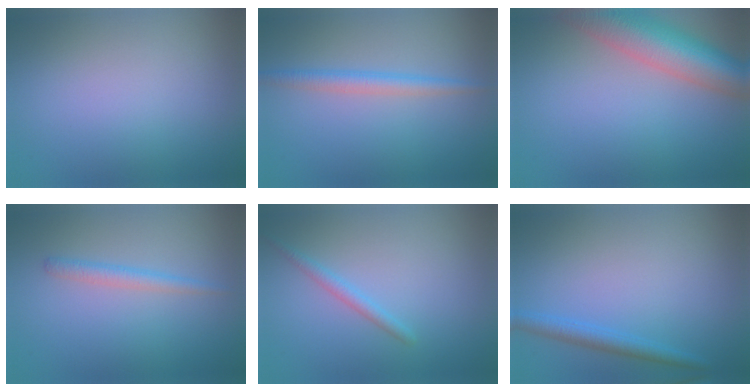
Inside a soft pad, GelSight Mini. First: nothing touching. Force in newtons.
{"total": 2.3, "press": 2.3, "slide": 0.1}
{"total": 9.7, "press": 9.7, "slide": 0.7}
{"total": 1.7, "press": 1.7, "slide": 0.0}
{"total": 1.5, "press": 1.5, "slide": 0.0}
{"total": 2.2, "press": 2.2, "slide": 0.1}